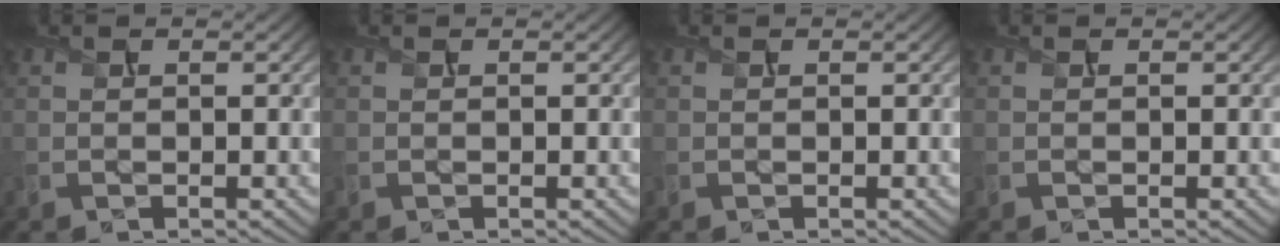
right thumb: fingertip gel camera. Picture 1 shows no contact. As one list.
[{"total": 0.0}, {"total": 0.0}, {"total": 0.0}]